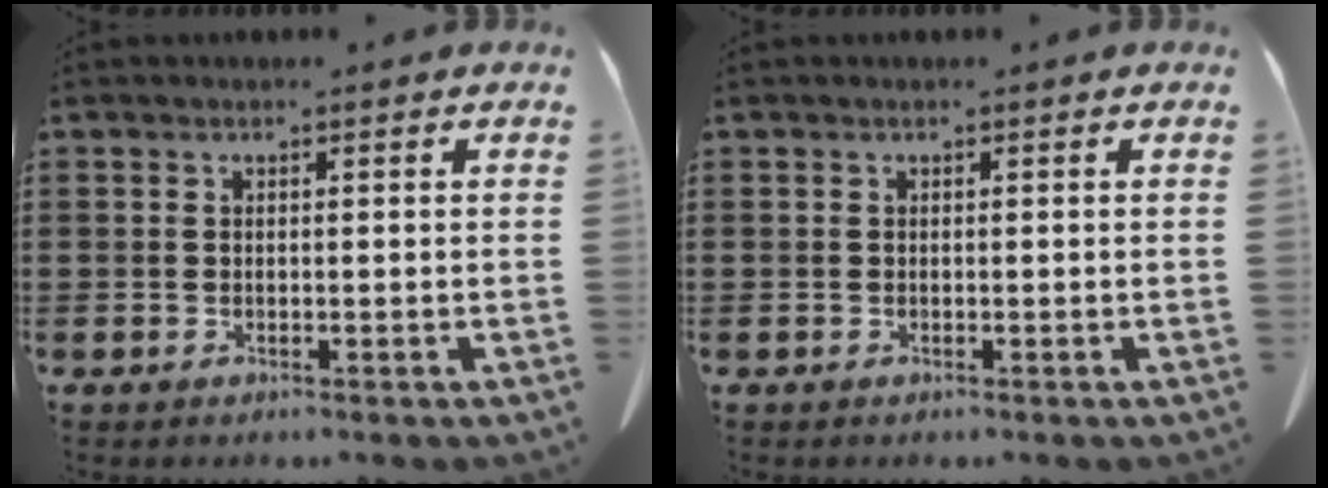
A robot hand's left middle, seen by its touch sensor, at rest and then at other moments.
{"total": 0.0}